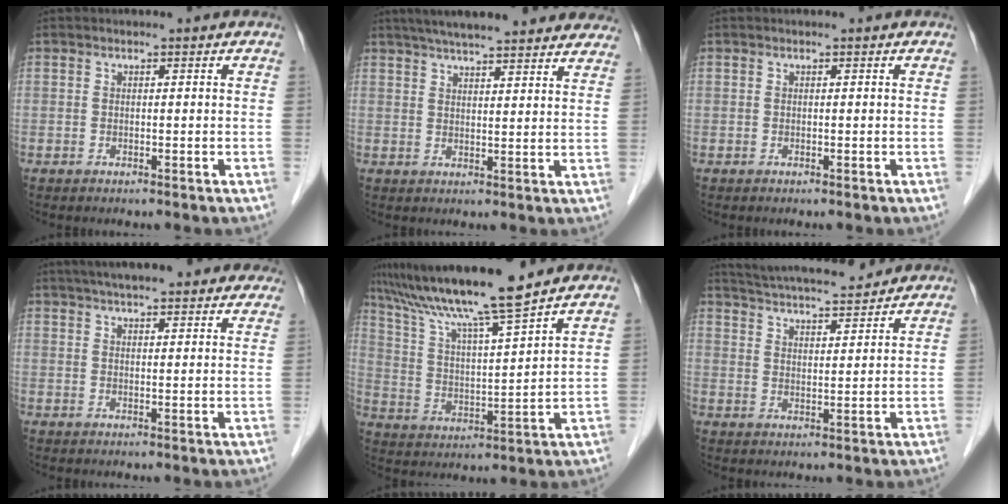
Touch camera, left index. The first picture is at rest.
{"total": 21.8, "force": [19.2, 3.2, 9.9], "torque": [-0.146, 0.027, 0.244]}
{"total": 0.0}
{"total": 17.8, "force": [15.4, 3.2, 8.3], "torque": [-0.111, 0.041, 0.196]}
{"total": 14.5, "force": [12.4, -1.2, 7.4], "torque": [-0.139, 0.009, 0.216]}
{"total": 13.5, "force": [12.5, 1.9, 4.8], "torque": [-0.087, 0.022, 0.192]}